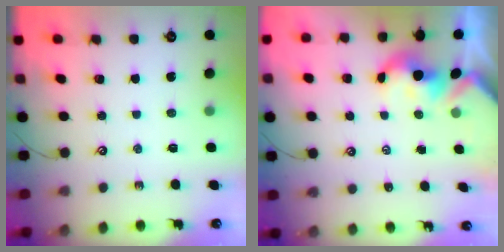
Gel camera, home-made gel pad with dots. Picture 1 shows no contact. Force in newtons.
{"total": 2.9, "press": 2.8, "slide": 0.6}